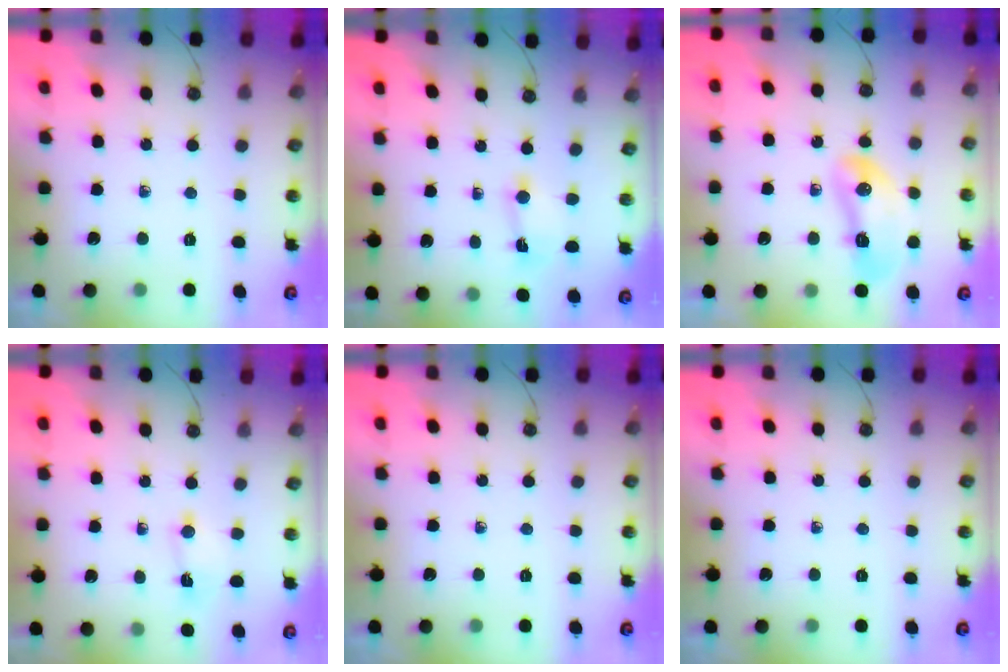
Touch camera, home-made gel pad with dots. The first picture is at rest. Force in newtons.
{"total": 1.6, "press": 1.6, "slide": 0.3}
{"total": 11.5, "press": 10.8, "slide": 3.8}
{"total": 2.7, "press": 2.7, "slide": 0.4}
{"total": 0.0}
{"total": 0.0}